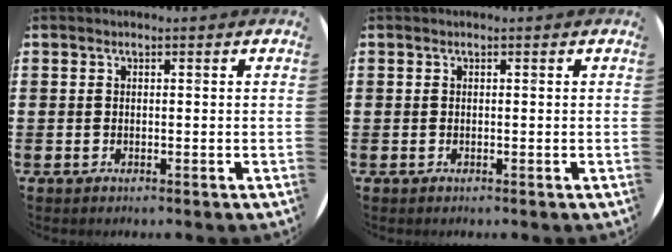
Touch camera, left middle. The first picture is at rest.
{"total": 0.0}